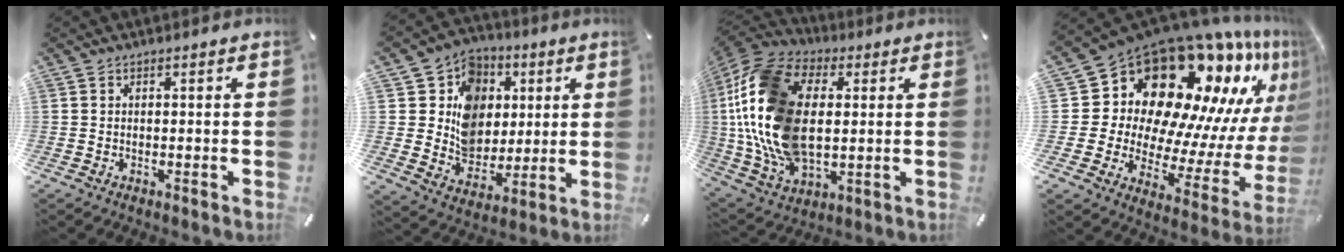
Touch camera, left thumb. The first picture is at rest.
{"total": 13.7, "force": [2.0, 12.8, 4.3], "torque": [-0.059, -0.013, 0.045]}
{"total": 23.0, "force": [2.3, 15.0, 17.4], "torque": [-0.402, -0.001, 0.039]}
{"total": 21.1, "force": [13.3, 12.0, 11.2], "torque": [-0.164, -0.166, 0.244]}